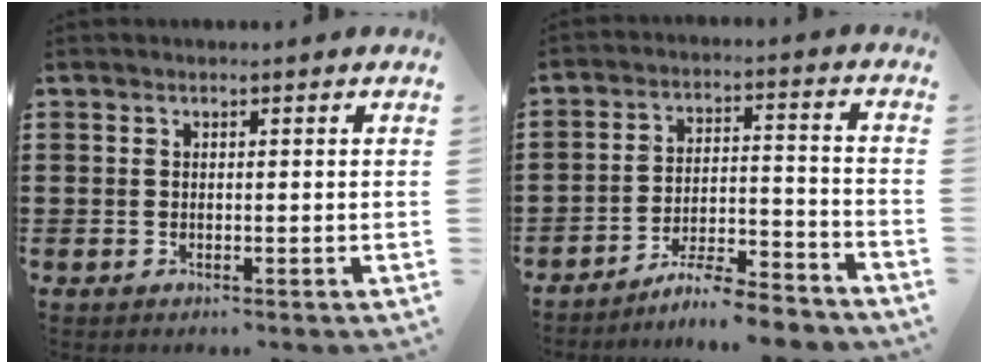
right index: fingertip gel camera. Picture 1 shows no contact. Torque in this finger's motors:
{"motor_torque": [1.08, 1.06, 0.45, 0.17]}